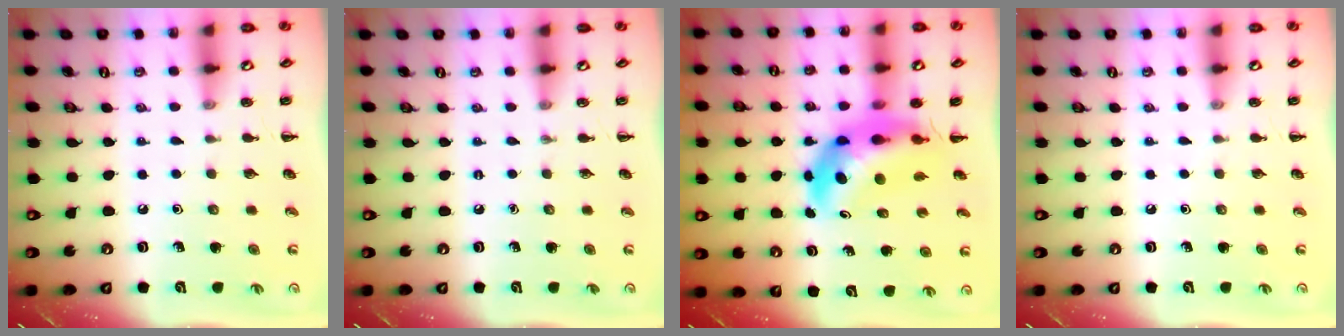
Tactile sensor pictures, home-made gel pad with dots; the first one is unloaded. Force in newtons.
{"total": 0.0}
{"total": 8.7, "press": 8.3, "slide": 2.3}
{"total": 0.0}